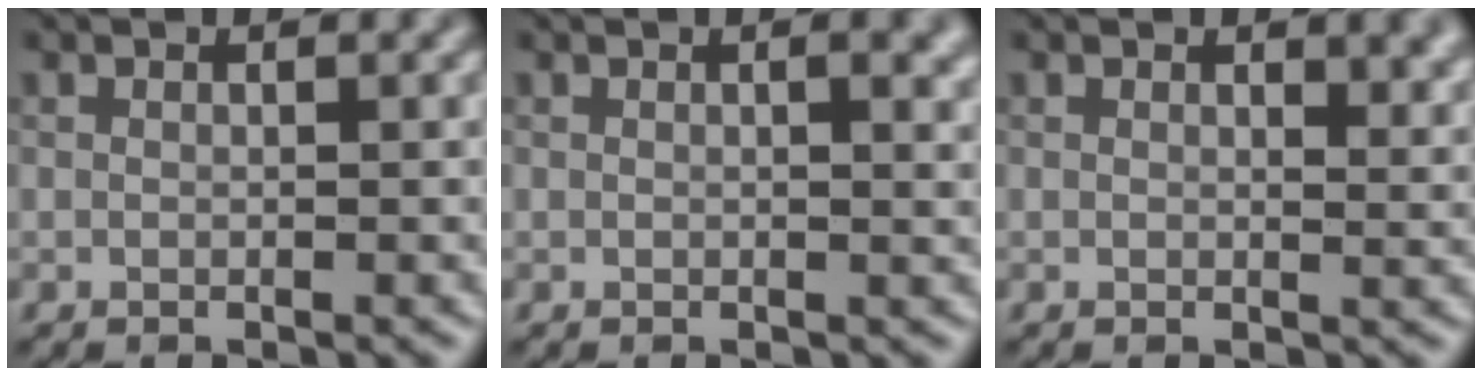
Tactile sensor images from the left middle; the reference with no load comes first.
{"total": 2.2, "force": [0.6, 0.7, 2.0], "torque": [-0.020, 0.003, 0.007]}
{"total": 2.4, "force": [1.3, 0.8, 1.8], "torque": [-0.018, -0.002, 0.022]}